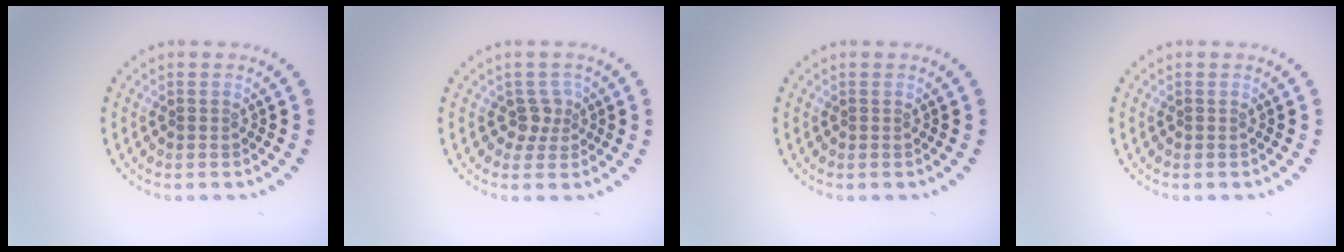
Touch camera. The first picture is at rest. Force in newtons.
{"total": 1.8, "press": 1.3, "slide": 1.3}
{"total": 0.0}
{"total": 0.0}